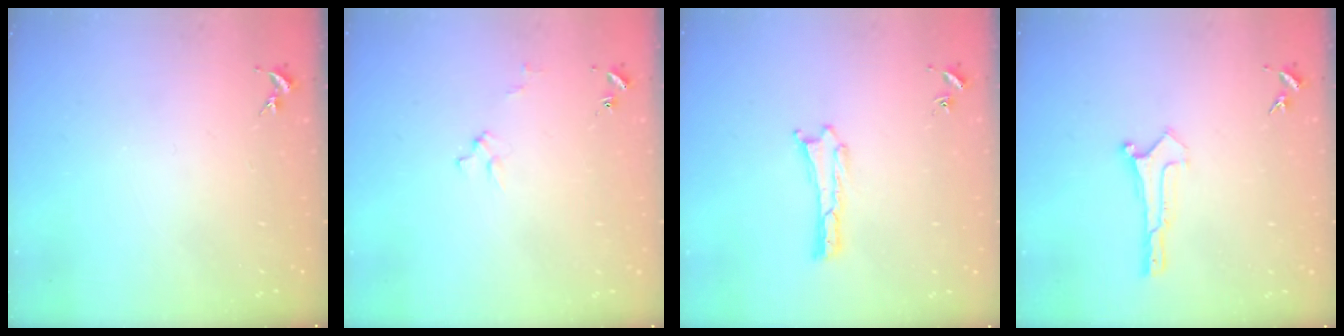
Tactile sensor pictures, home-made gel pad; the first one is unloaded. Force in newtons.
{"total": 3.0, "press": 3.0, "slide": 0.2}
{"total": 0.0}
{"total": 0.0}